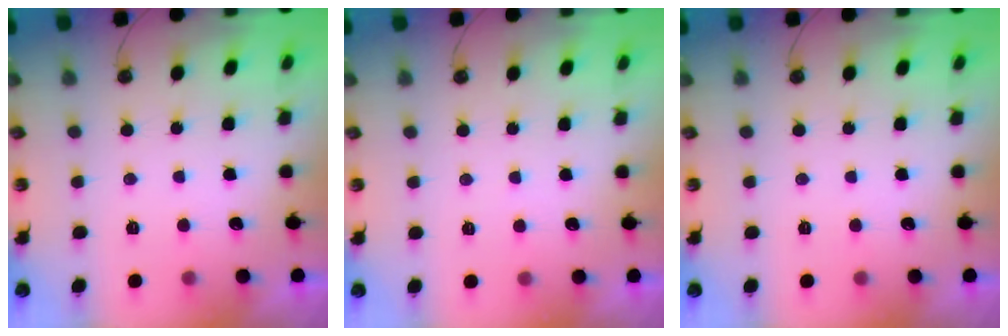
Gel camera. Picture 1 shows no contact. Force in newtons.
{"total": 2.8, "press": 2.8, "slide": 0.5}
{"total": 0.0}